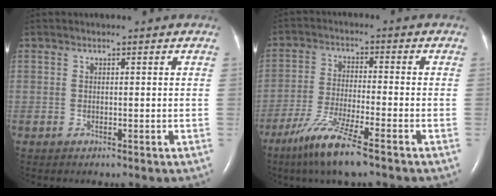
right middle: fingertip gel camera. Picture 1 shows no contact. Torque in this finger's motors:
{"motor_torque": [0.93, -0.89, 0.15, 0.08]}